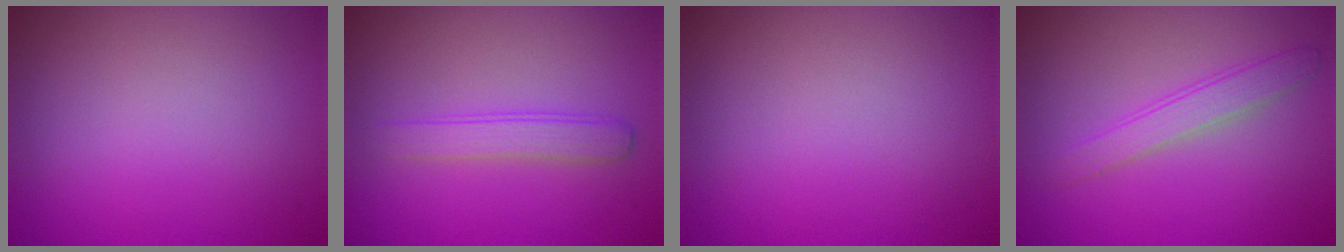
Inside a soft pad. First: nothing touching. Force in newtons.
{"total": 2.1, "press": 2.1, "slide": 0.1}
{"total": 0.0}
{"total": 2.2, "press": 2.2, "slide": 0.1}